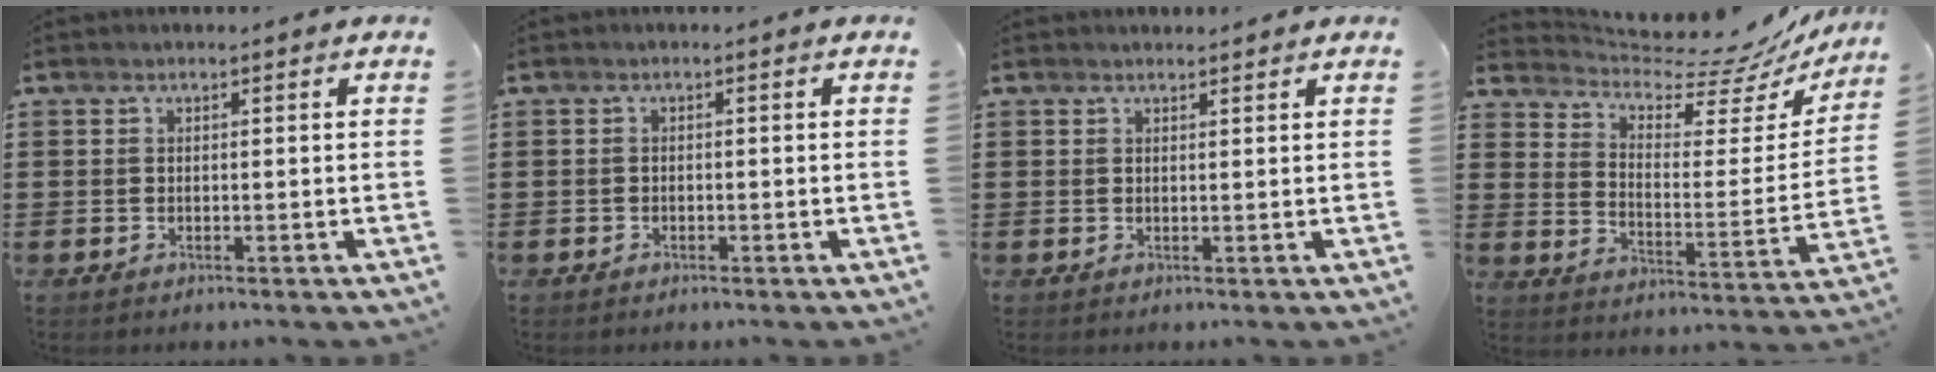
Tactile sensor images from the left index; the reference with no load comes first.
{"total": 0.7, "force": [-0.6, 0.3, 0.1], "torque": [-0.004, 0.001, -0.013]}
{"total": 1.0, "force": [1.0, 0.2, -0.1], "torque": [0.001, 0.001, 0.020]}
{"total": 6.7, "force": [6.1, 1.7, 2.3], "torque": [-0.061, -0.052, 0.099]}